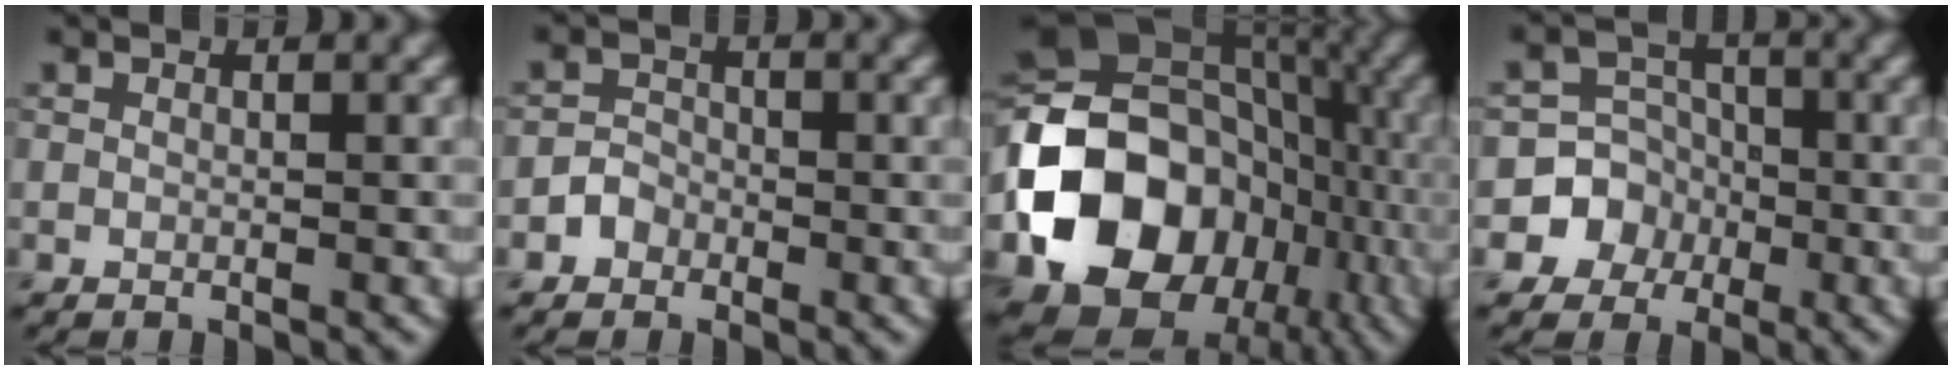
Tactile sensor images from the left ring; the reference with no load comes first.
{"total": 1.5, "force": [-0.8, 1.3, 0.2], "torque": [0.005, 0.007, -0.016]}
{"total": 16.6, "force": [-4.9, 13.0, 9.1], "torque": [-0.161, -0.012, -0.090]}
{"total": 6.1, "force": [-2.2, 5.7, 0.4], "torque": [0.026, 0.011, -0.057]}